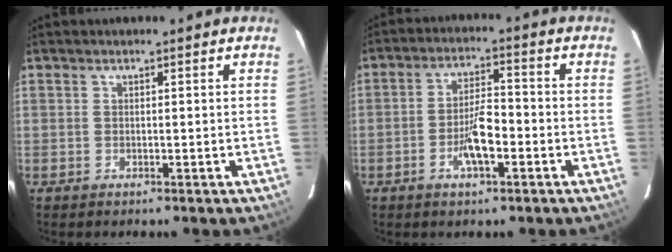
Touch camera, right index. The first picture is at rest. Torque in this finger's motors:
{"motor_torque": [1.28, -0.54, 0.64, 0.15]}